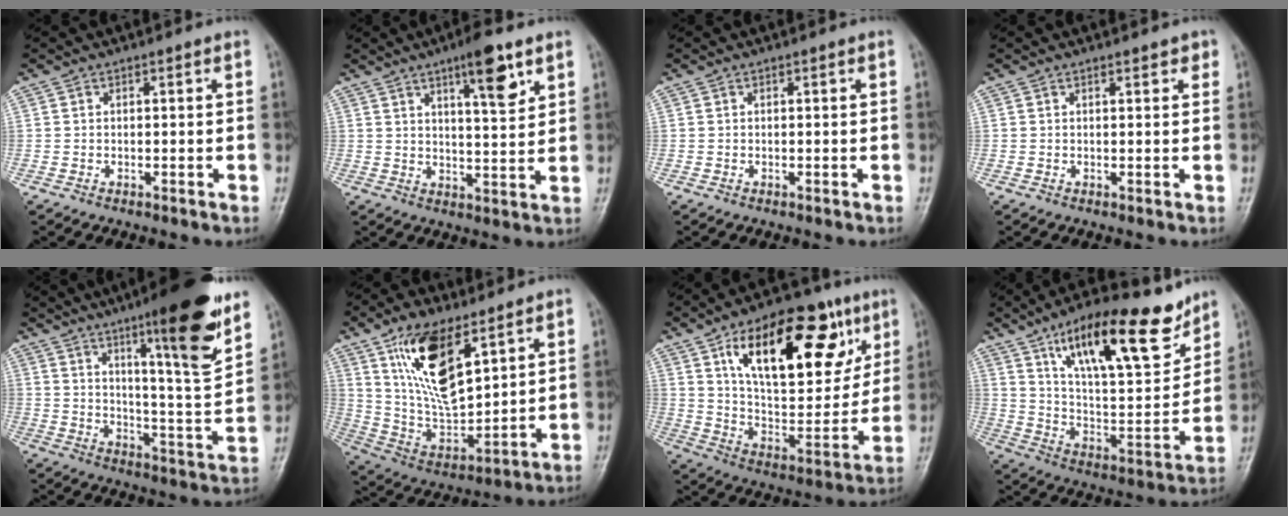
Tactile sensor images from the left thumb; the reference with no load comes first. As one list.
[{"total": 5.7, "force": [3.4, 1.9, 4.2], "torque": [-0.048, -0.020, 0.049]}, {"total": 0.0}, {"total": 1.4, "force": [1.0, 0.7, 0.8], "torque": [-0.002, -0.003, 0.010]}, {"total": 18.7, "force": [11.2, 2.3, 14.8], "torque": [-0.196, -0.066, 0.173]}, {"total": 17.2, "force": [8.6, 7.6, 12.8], "torque": [-0.210, -0.042, 0.173]}, {"total": 26.3, "force": [12.1, 12.6, 19.6], "torque": [-0.251, -0.025, 0.200]}, {"total": 22.5, "force": [13.9, 7.8, 16.0], "torque": [-0.218, -0.061, 0.238]}]